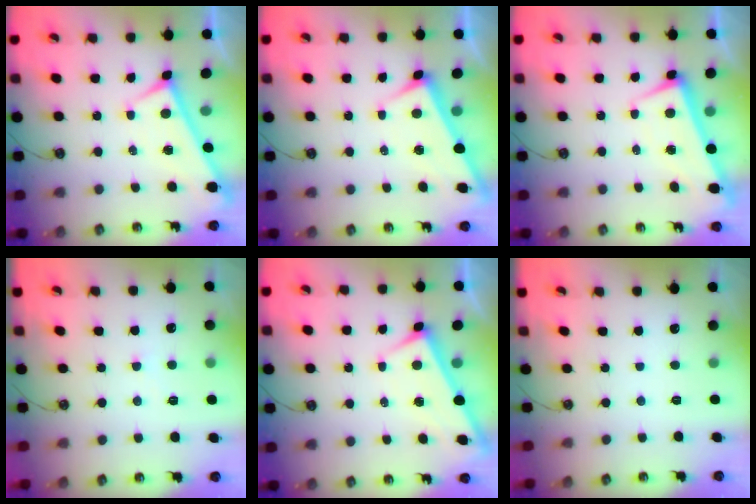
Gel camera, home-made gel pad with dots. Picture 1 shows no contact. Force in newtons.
{"total": 3.0, "press": 3.0, "slide": 0.2}
{"total": 1.5, "press": 0.5, "slide": 1.4}
{"total": 0.5, "press": 0.2, "slide": 0.5}
{"total": 2.5, "press": 2.5, "slide": 0.3}
{"total": 0.0}